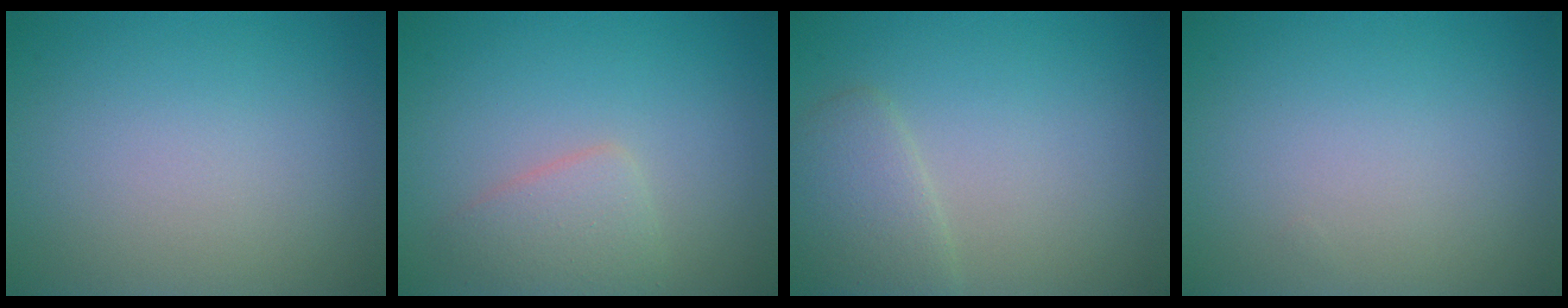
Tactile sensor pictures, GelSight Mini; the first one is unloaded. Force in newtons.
{"total": 2.4, "press": 2.4, "slide": 0.1}
{"total": 2.6, "press": 2.6, "slide": 0.2}
{"total": 0.0}